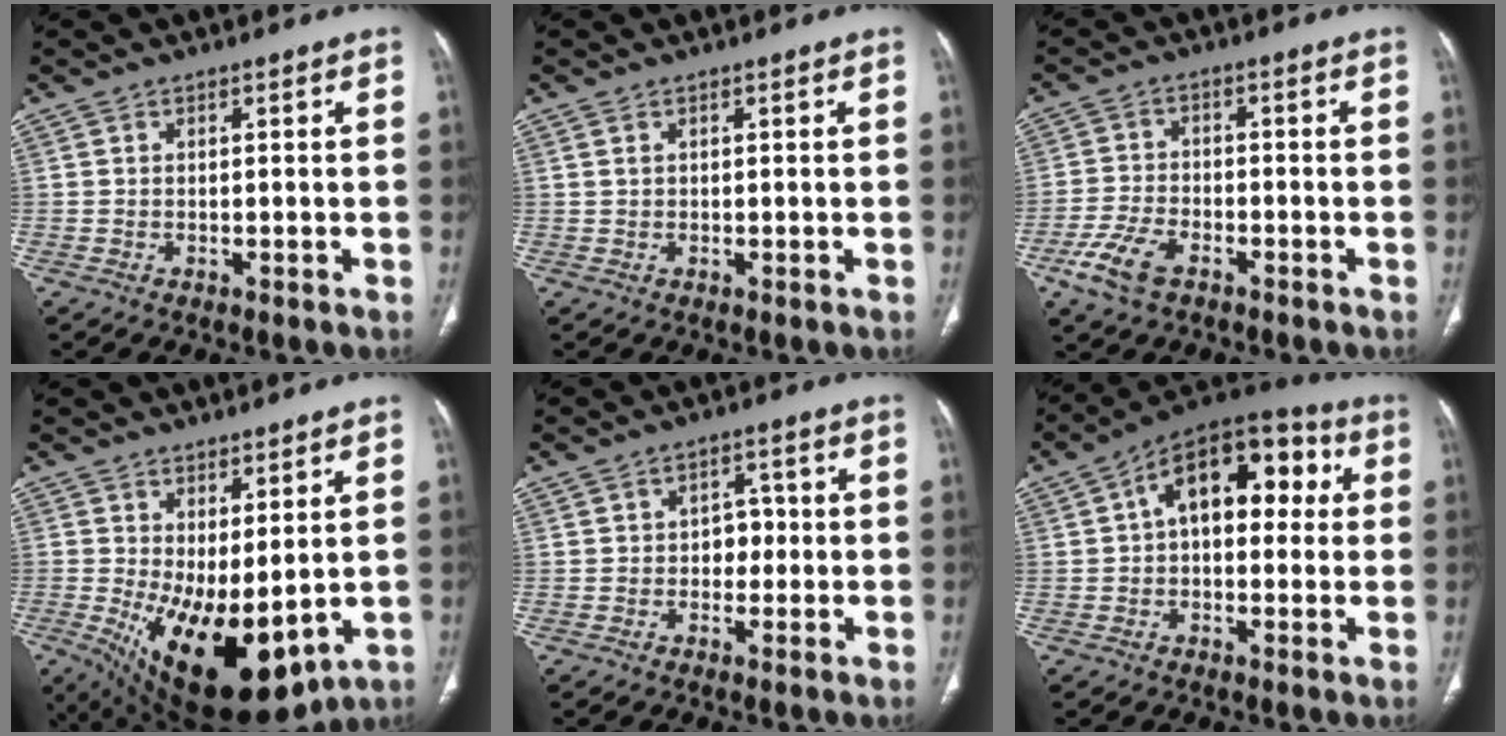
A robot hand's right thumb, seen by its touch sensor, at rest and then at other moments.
{"total": 0.9, "force": [0.4, 0.5, 0.6], "torque": [-0.015, 0.007, 0.011]}
{"total": 7.5, "force": [-4.2, 3.9, 4.9], "torque": [-0.109, 0.010, -0.079]}
{"total": 16.4, "force": [-1.1, 7.5, 14.5], "torque": [-0.241, -0.026, 0.016]}
{"total": 3.5, "force": [-0.2, 2.8, 2.2], "torque": [-0.007, 0.009, -0.008]}
{"total": 16.2, "force": [3.0, 9.5, 12.7], "torque": [-0.150, 0.042, 0.035]}